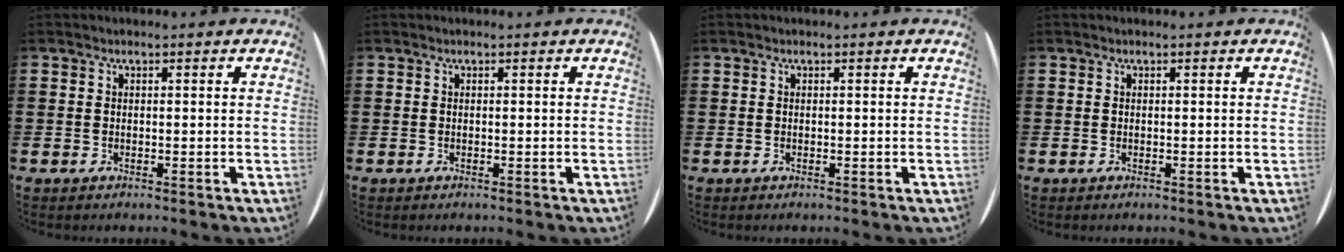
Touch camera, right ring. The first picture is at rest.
{"total": 0.0}
{"total": 0.0}
{"total": 0.0}